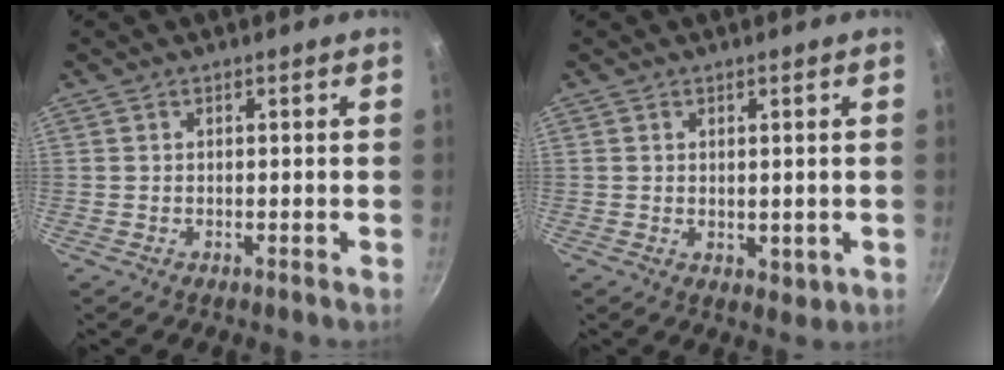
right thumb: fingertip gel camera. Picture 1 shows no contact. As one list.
[{"total": 2.3, "force": [0.6, 1.5, 1.7], "torque": [-0.017, -0.012, 0.010]}]